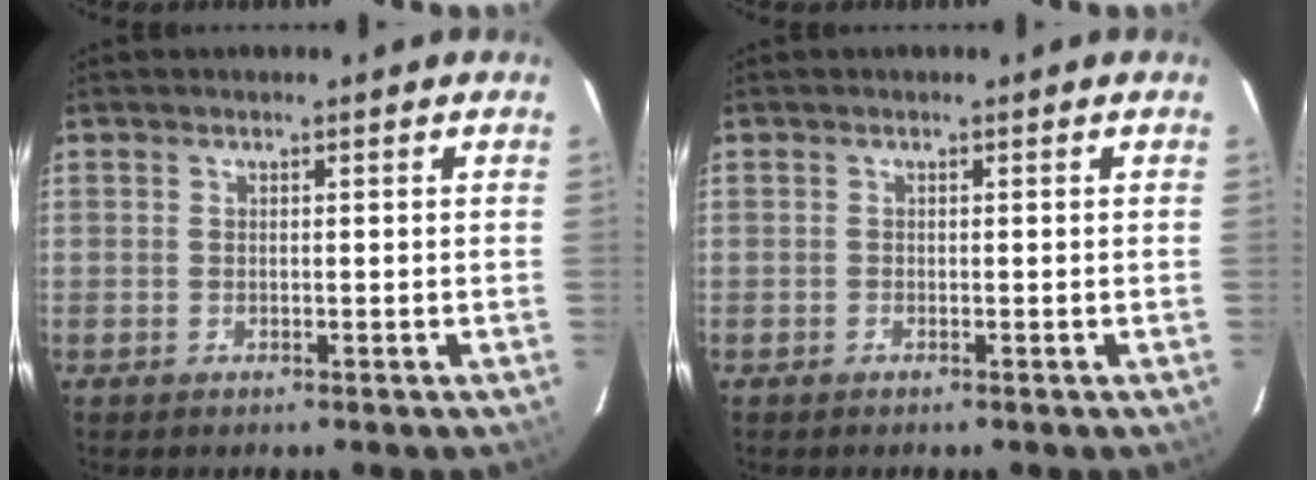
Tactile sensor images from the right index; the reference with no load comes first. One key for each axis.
{"total": 0.0}